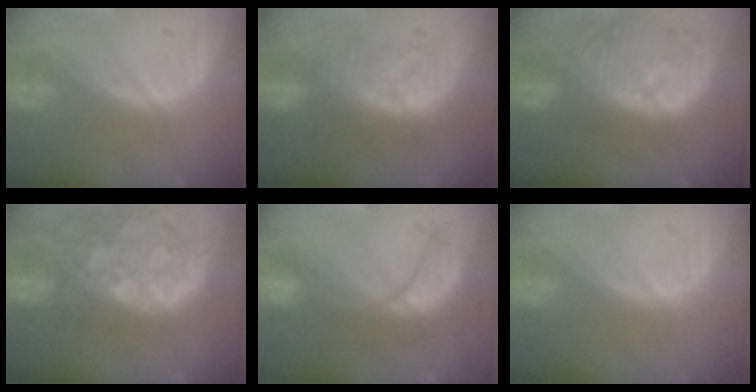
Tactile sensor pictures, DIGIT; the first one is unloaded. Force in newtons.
{"total": 8.1, "press": 7.5, "slide": 3.2}
{"total": 11.0, "press": 9.7, "slide": 5.3}
{"total": 13.3, "press": 10.9, "slide": 7.6}
{"total": 8.4, "press": 7.8, "slide": 3.1}
{"total": 0.0}